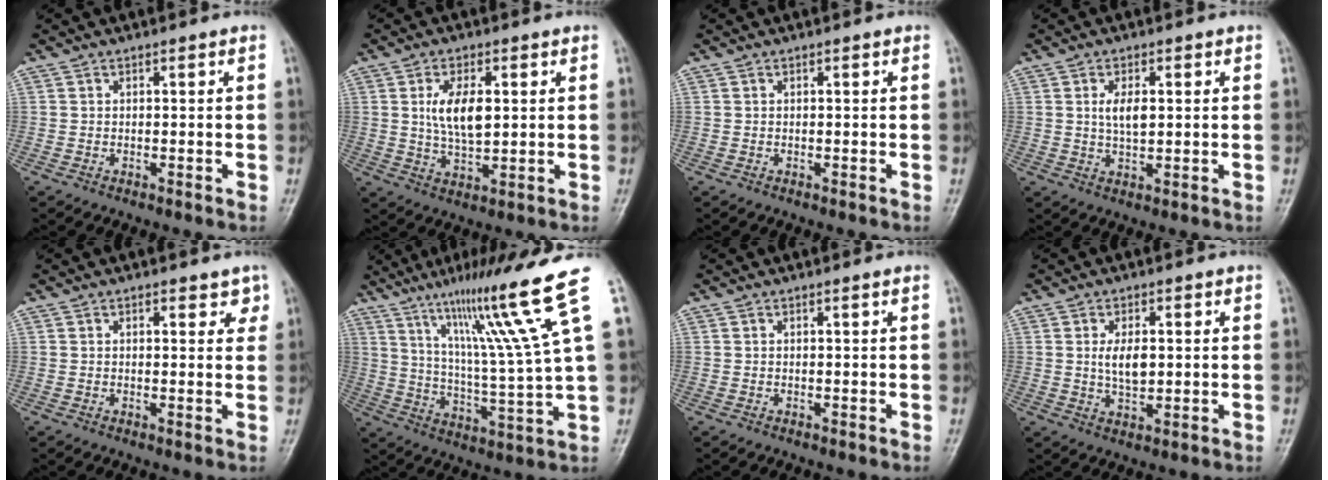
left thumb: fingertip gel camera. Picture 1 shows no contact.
{"total": 8.0, "force": [1.6, 4.0, 6.8], "torque": [-0.120, -0.009, 0.031]}
{"total": 0.0}
{"total": 4.2, "force": [0.9, 2.1, 3.6], "torque": [-0.063, -0.006, 0.017]}
{"total": 3.1, "force": [1.8, 1.7, 2.0], "torque": [-0.002, -0.007, 0.019]}
{"total": 16.4, "force": [9.6, -1.0, 13.3], "torque": [-0.210, -0.050, 0.159]}
{"total": 0.0}
{"total": 5.1, "force": [0.7, 2.8, 4.3], "torque": [-0.072, -0.009, 0.014]}